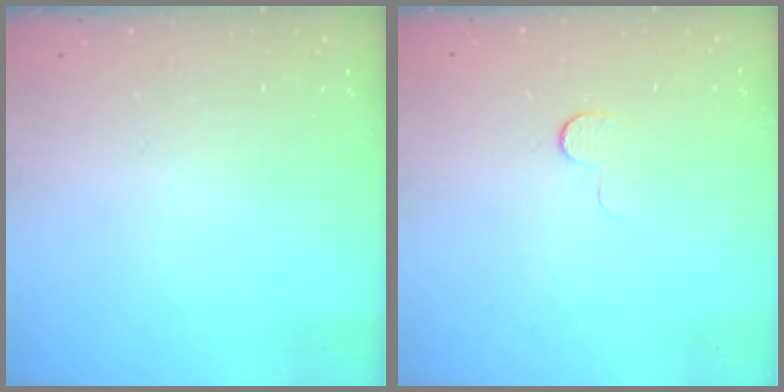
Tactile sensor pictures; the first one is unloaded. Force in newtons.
{"total": 4.4, "press": 4.4, "slide": 0.5}